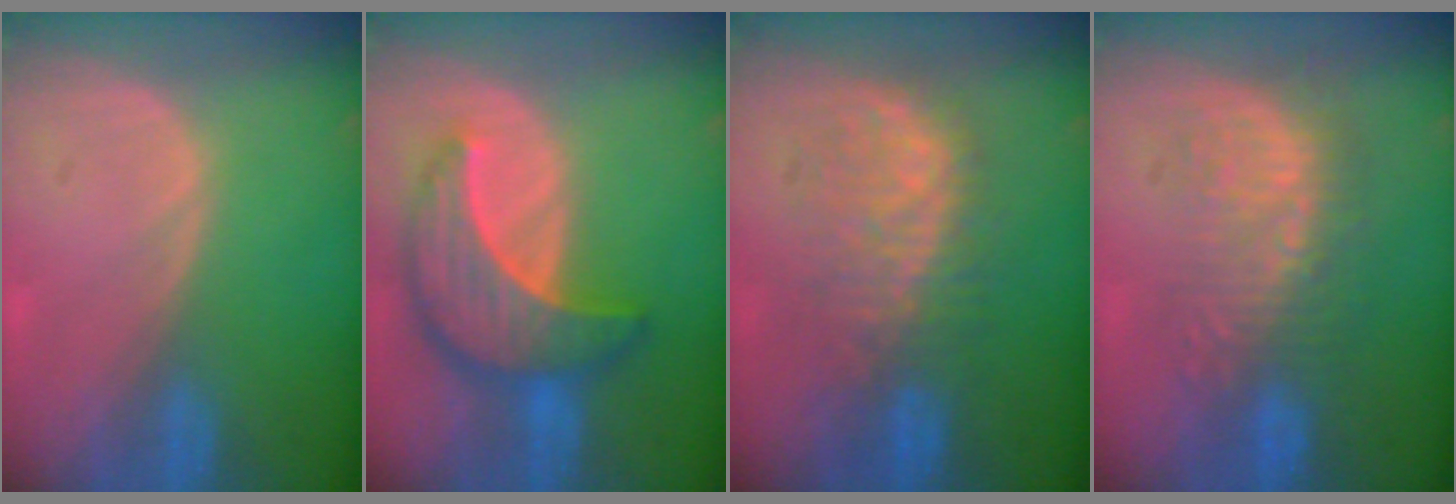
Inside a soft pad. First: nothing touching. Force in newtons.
{"total": 9.7, "press": 9.7, "slide": 0.7}
{"total": 8.7, "press": 8.6, "slide": 1.6}
{"total": 8.8, "press": 8.6, "slide": 1.7}